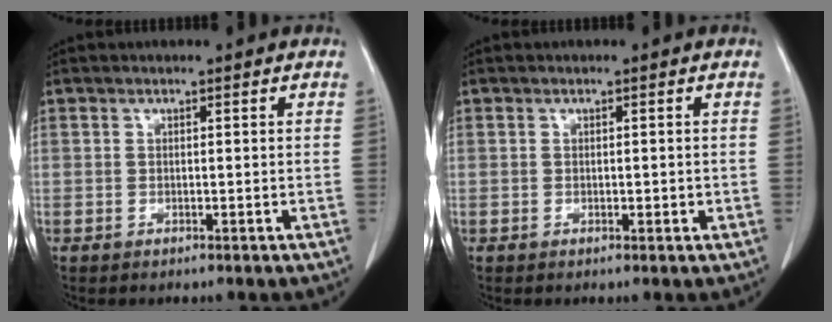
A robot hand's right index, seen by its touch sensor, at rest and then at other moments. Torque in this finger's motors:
{"motor_torque": [-0.16, 0.23, 0.00, 0.02]}